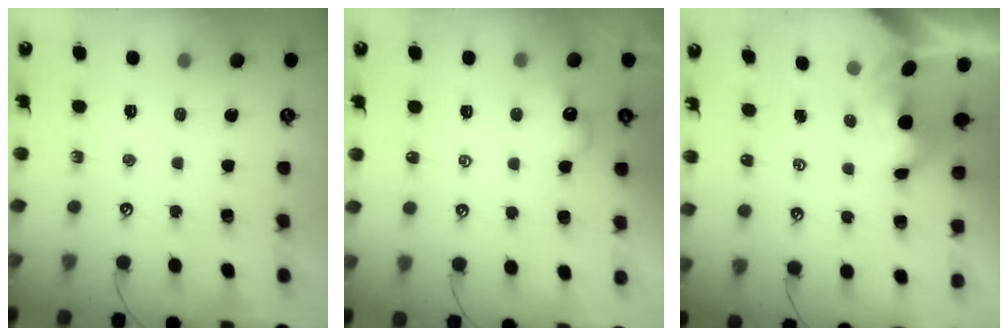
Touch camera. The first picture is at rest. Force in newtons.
{"total": 1.5, "press": 1.4, "slide": 0.5}
{"total": 2.3, "press": 2.3, "slide": 0.2}